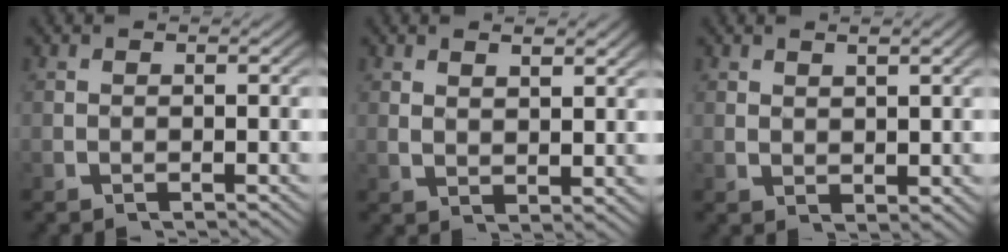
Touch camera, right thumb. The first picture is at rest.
{"total": 2.1, "force": [1.7, 0.4, 1.1], "torque": [-0.022, -0.005, 0.041]}
{"total": 1.6, "force": [1.3, 0.4, 1.0], "torque": [-0.012, -0.002, 0.032]}